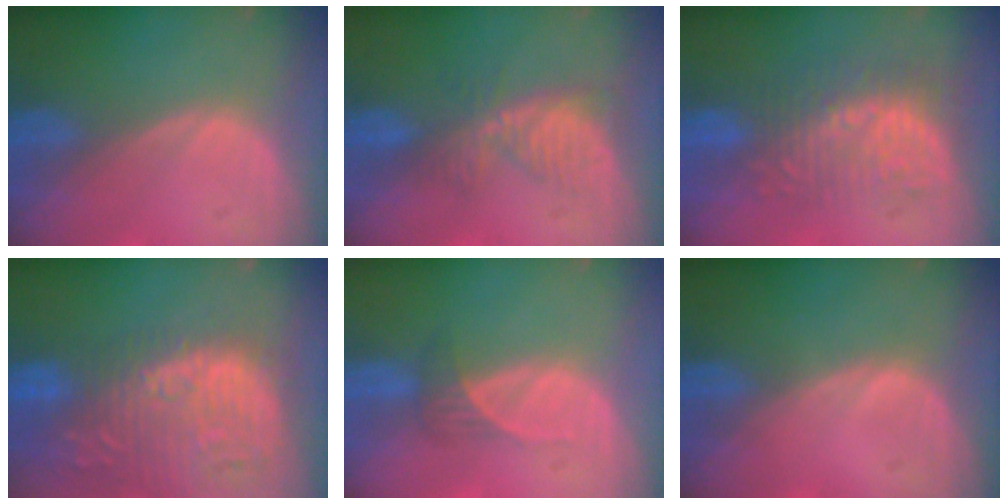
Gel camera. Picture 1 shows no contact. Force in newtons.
{"total": 5.3, "press": 5.0, "slide": 1.8}
{"total": 9.9, "press": 8.7, "slide": 4.8}
{"total": 15.5, "press": 13.1, "slide": 8.3}
{"total": 2.1, "press": 1.9, "slide": 0.9}
{"total": 0.5, "press": 0.1, "slide": 0.5}